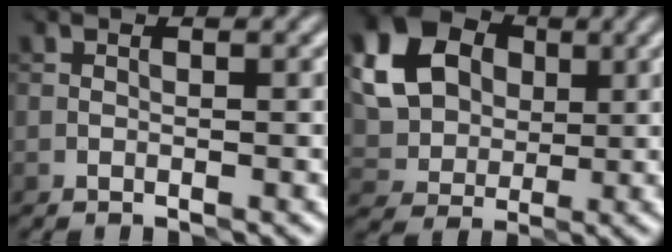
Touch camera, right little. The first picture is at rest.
{"total": 10.5, "force": [3.2, 8.4, 5.4], "torque": [-0.125, 0.033, 0.056]}